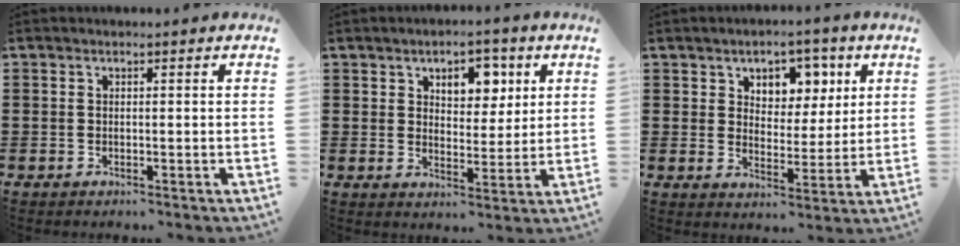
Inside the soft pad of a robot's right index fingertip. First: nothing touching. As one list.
[{"total": 5.5, "force": [3.1, 3.7, 2.8], "torque": [-0.047, 0.004, 0.048]}, {"total": 5.1, "force": [2.8, 3.9, 1.6], "torque": [-0.048, 0.002, 0.044]}]